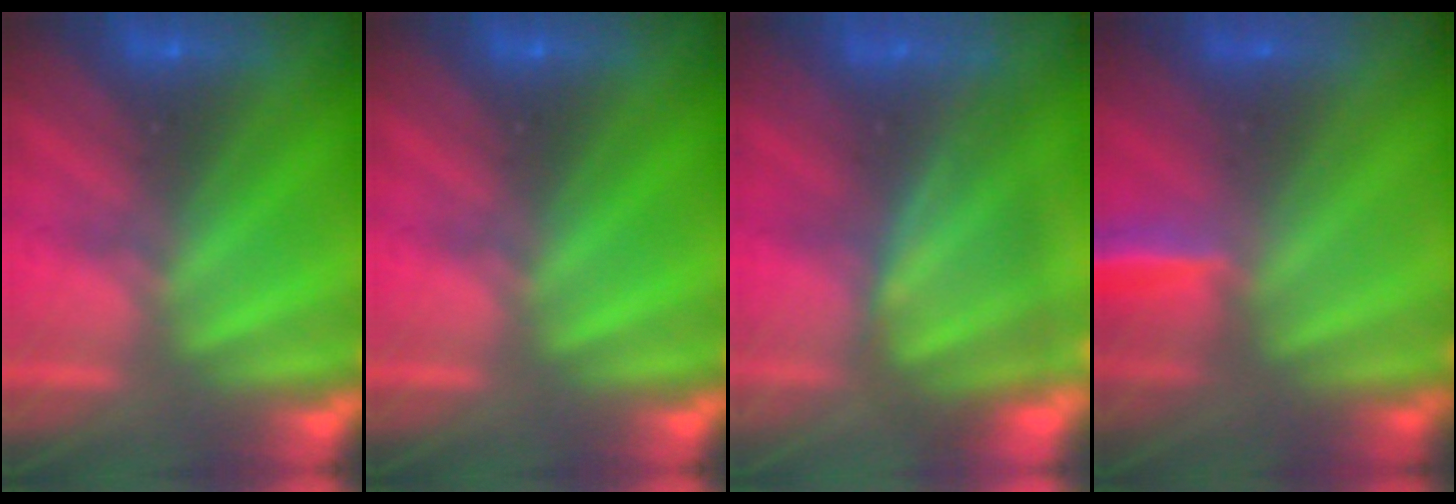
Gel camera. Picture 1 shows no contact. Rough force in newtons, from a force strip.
{"total": 0.0}
{"total": 5.0}
{"total": 3.2}